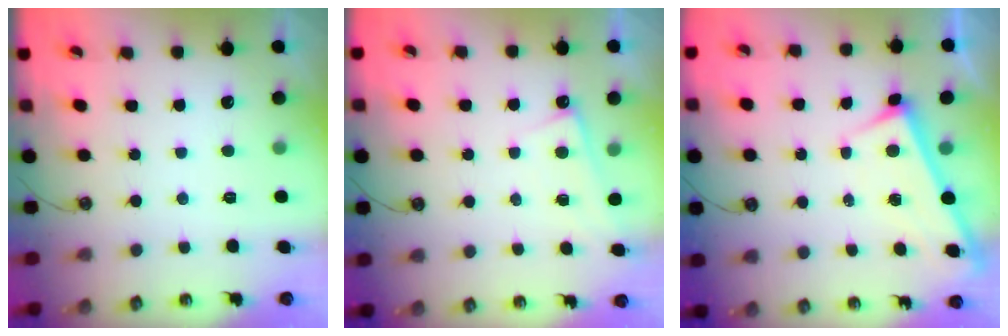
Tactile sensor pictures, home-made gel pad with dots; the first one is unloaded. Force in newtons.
{"total": 0.8, "press": 0.8, "slide": 0.2}
{"total": 3.0, "press": 3.0, "slide": 0.2}